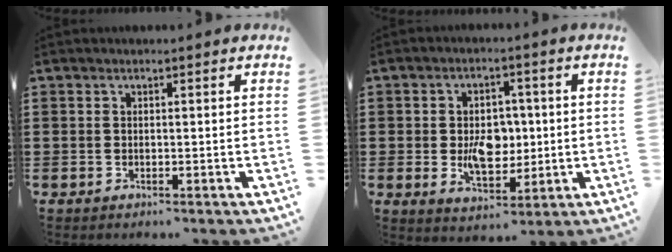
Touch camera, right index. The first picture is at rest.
{"total": 7.0, "force": [-0.1, 4.6, 5.3], "torque": [-0.072, -0.001, -0.007]}